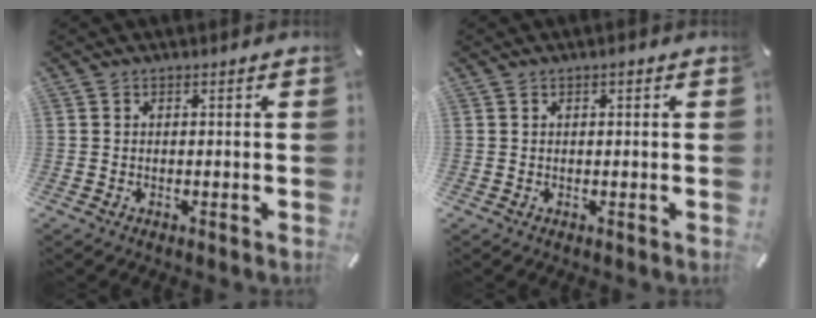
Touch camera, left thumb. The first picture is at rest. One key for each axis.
{"total": 0.8, "fx": 0.3, "fy": 0.4, "fz": 0.7, "tx": -0.013, "ty": 0.004, "tz": 0.005}